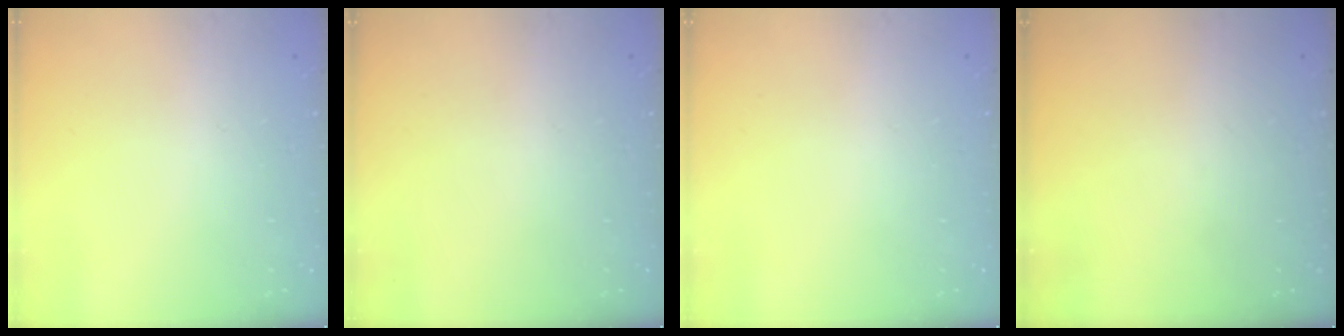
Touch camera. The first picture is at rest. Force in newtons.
{"total": 0.0}
{"total": 0.0}
{"total": 0.0}